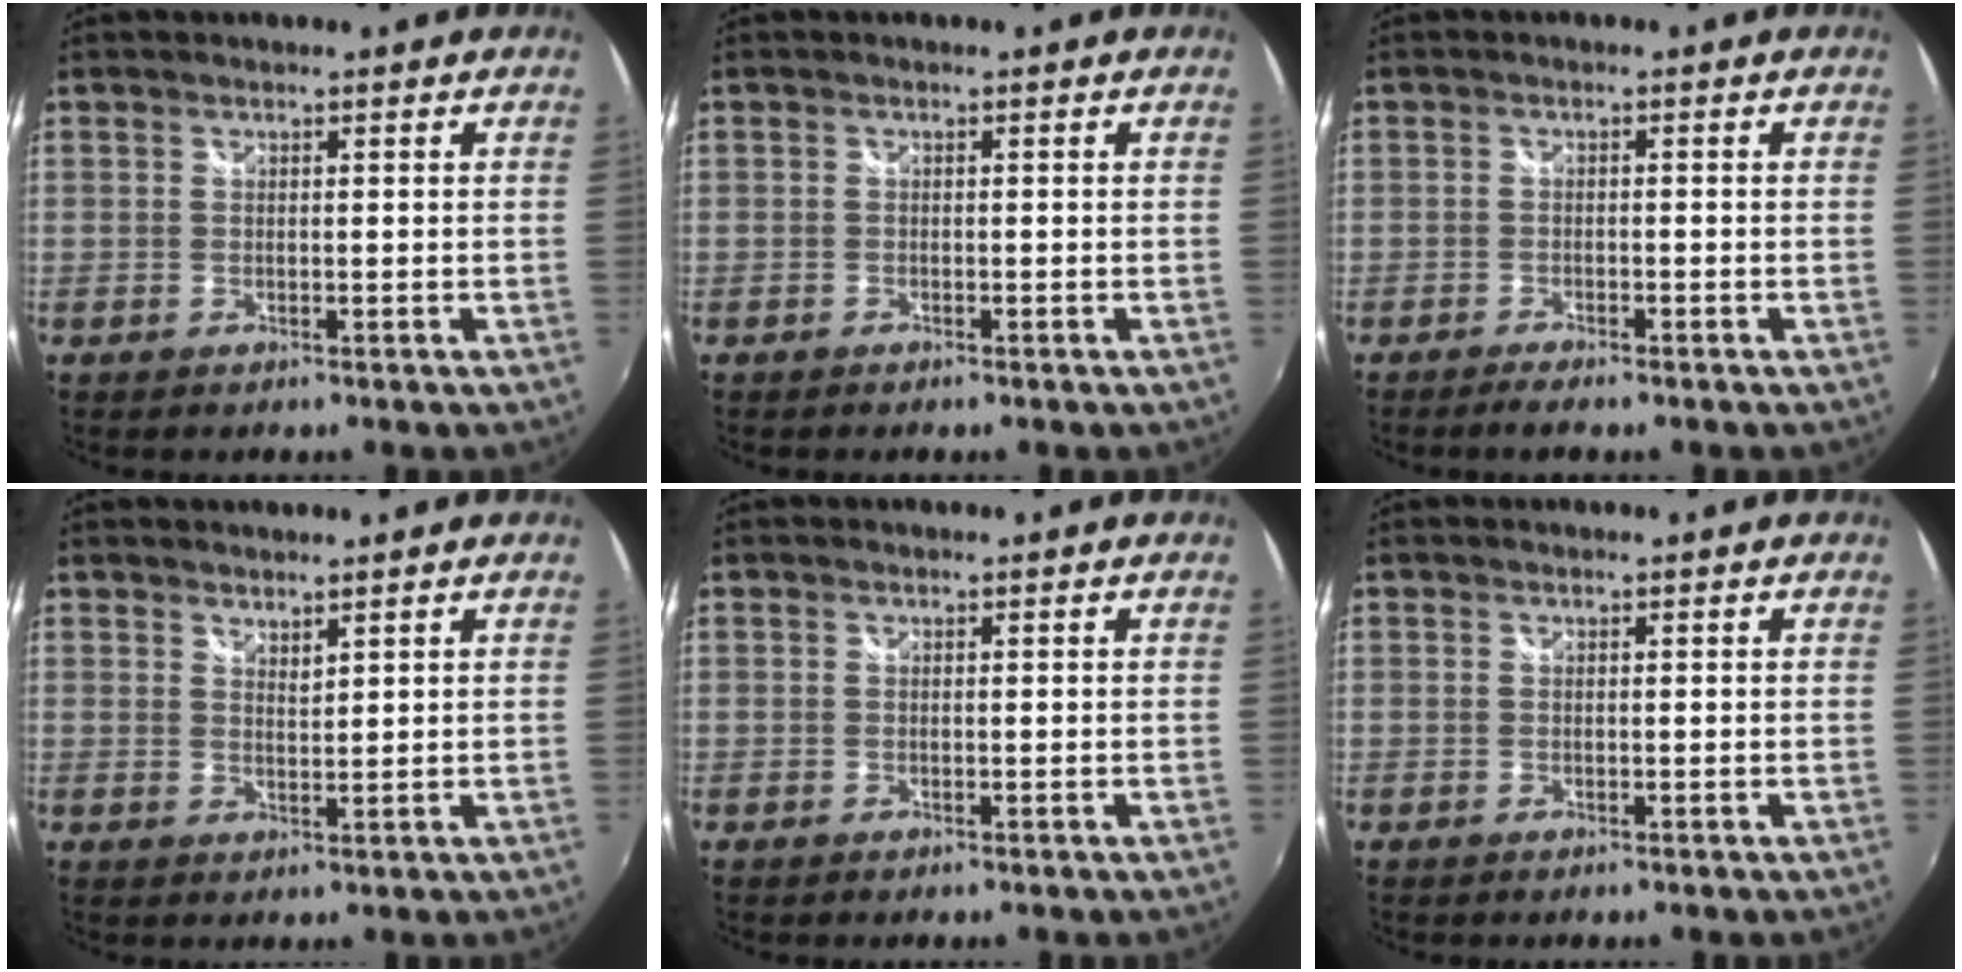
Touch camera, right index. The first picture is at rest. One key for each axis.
{"total": 0.9, "fx": -0.7, "fy": 0.4, "fz": 0.3, "tx": -0.011, "ty": -0.002, "tz": -0.013}
{"total": 2.6, "fx": -2.2, "fy": 0.5, "fz": 1.3, "tx": -0.036, "ty": -0.007, "tz": -0.043}
{"total": 1.9, "fx": 1.8, "fy": 0.3, "fz": 0.6, "tx": -0.008, "ty": 0.001, "tz": 0.030}
{"total": 0.0}
{"total": 0.0}